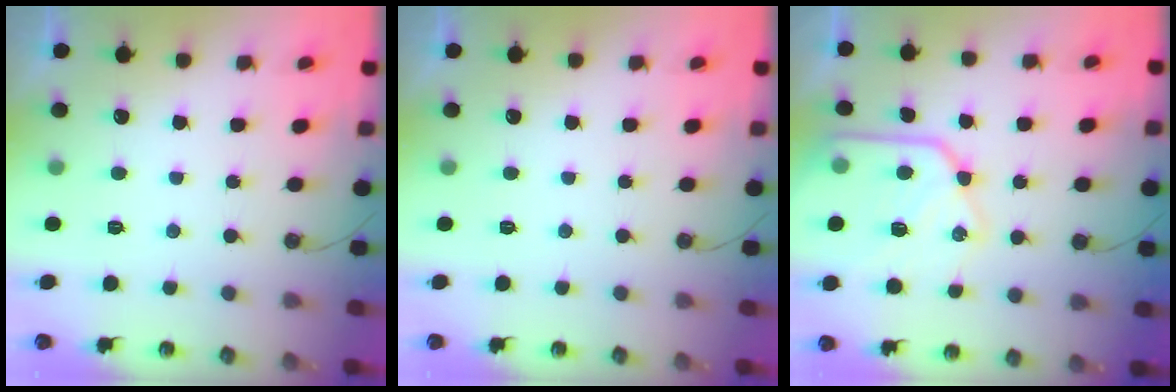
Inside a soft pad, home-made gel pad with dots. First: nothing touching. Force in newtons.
{"total": 0.0}
{"total": 19.1, "press": 19.1, "slide": 1.6}